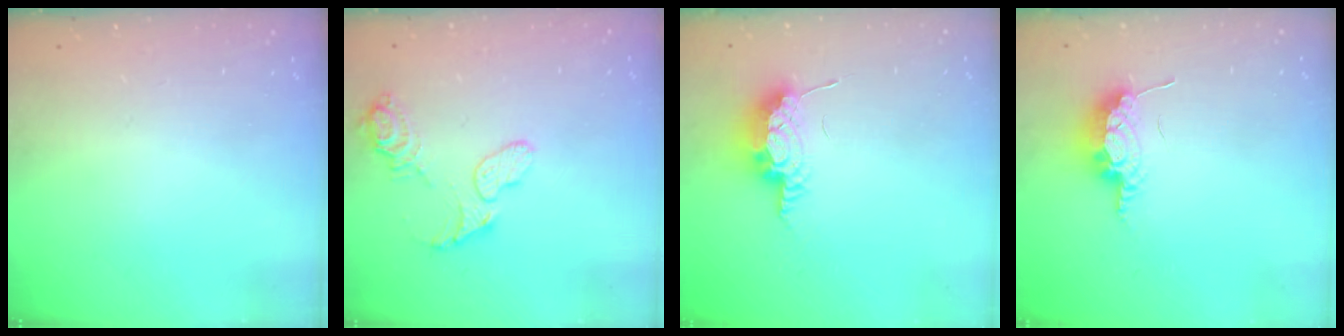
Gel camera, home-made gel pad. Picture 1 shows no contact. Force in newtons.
{"total": 9.1, "press": 9.1, "slide": 0.6}
{"total": 14.0, "press": 10.7, "slide": 9.0}
{"total": 14.8, "press": 9.9, "slide": 11.1}